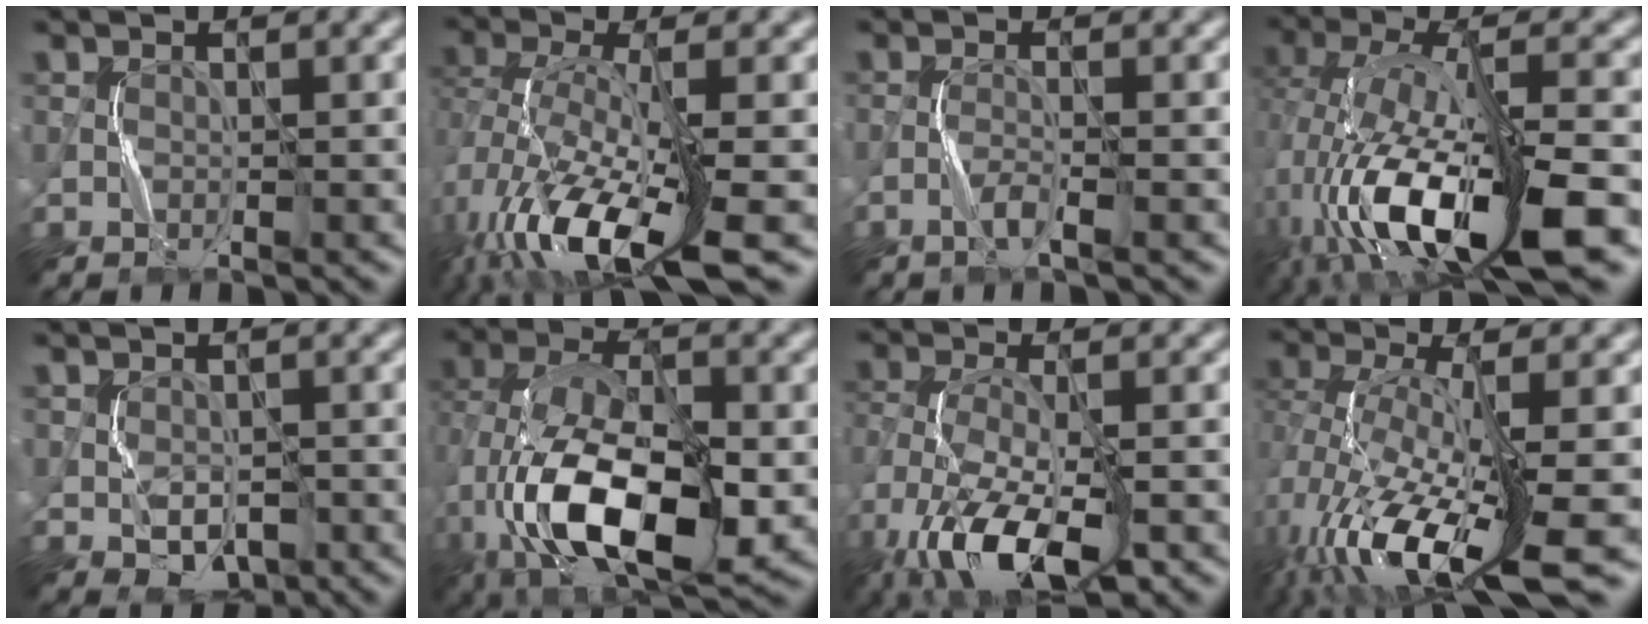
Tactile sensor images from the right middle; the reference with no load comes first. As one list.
[{"total": 10.9, "force": [-4.8, 4.1, 9.0], "torque": [-0.182, -0.008, -0.083]}, {"total": 1.5, "force": [-1.1, 0.1, 1.1], "torque": [-0.026, 0.009, -0.027]}, {"total": 12.9, "force": [-5.7, 4.4, 10.7], "torque": [-0.206, -0.002, -0.098]}, {"total": 2.6, "force": [-0.8, 1.9, 1.6], "torque": [-0.026, -0.006, -0.003]}, {"total": 13.4, "force": [-3.9, 7.0, 10.7], "torque": [-0.201, -0.006, -0.067]}, {"total": 10.5, "force": [-6.2, 4.5, 7.3], "torque": [-0.161, -0.016, -0.112]}, {"total": 11.8, "force": [-4.5, 3.9, 10.1], "torque": [-0.205, -0.008, -0.074]}]